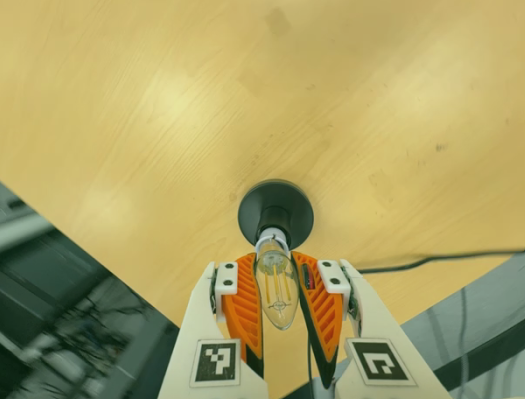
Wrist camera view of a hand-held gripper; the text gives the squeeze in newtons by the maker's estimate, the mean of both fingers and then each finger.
{"total": 19.7, "left": 18.8, "right": 20.7}